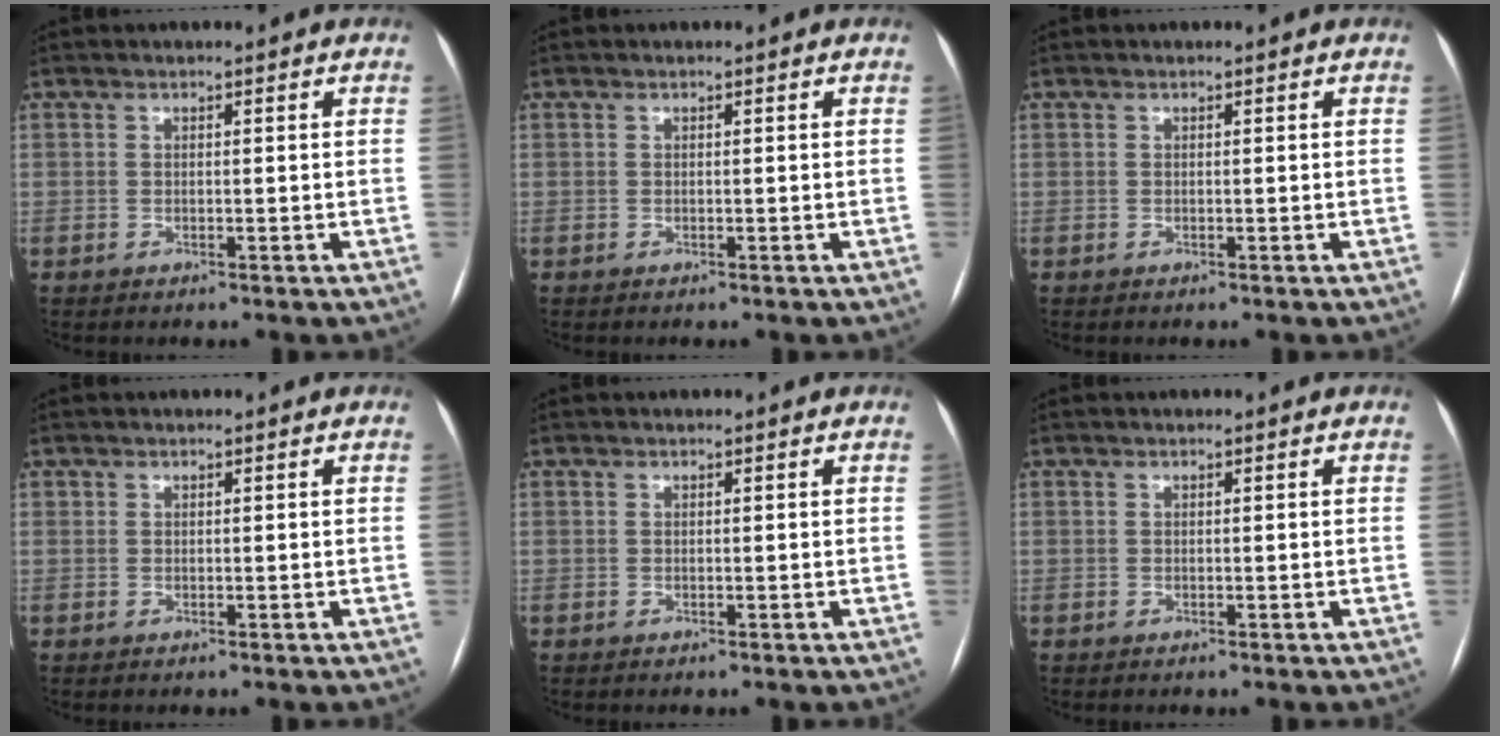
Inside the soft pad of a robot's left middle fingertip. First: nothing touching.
{"total": 0.0}
{"total": 0.0}
{"total": 0.0}
{"total": 0.0}
{"total": 0.0}